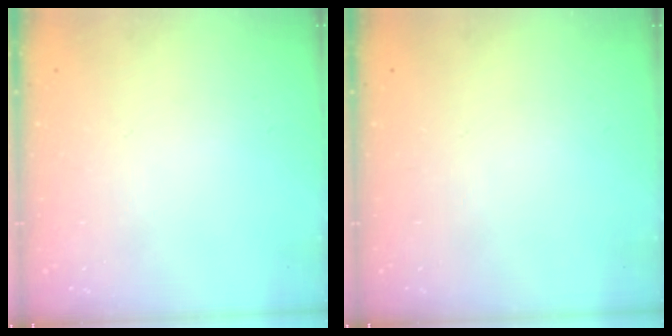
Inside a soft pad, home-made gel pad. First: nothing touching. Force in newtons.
{"total": 0.0}